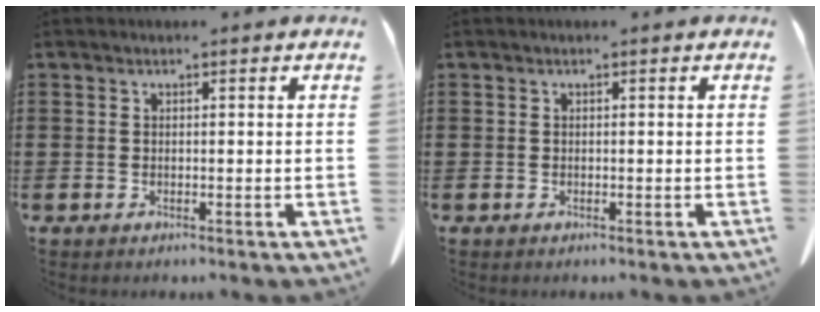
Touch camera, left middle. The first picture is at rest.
{"total": 0.0}